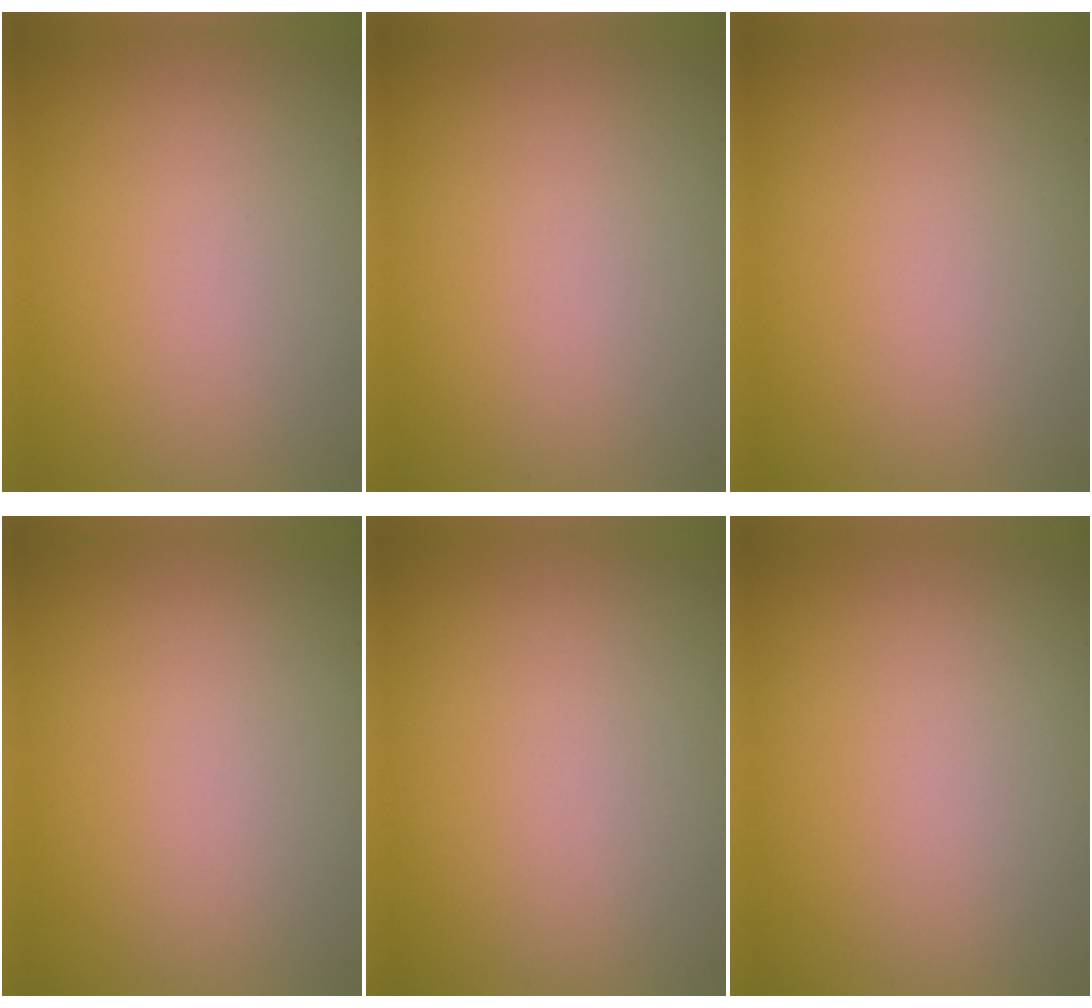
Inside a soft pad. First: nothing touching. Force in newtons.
{"total": 0.0}
{"total": 0.0}
{"total": 0.0}
{"total": 0.0}
{"total": 0.0}